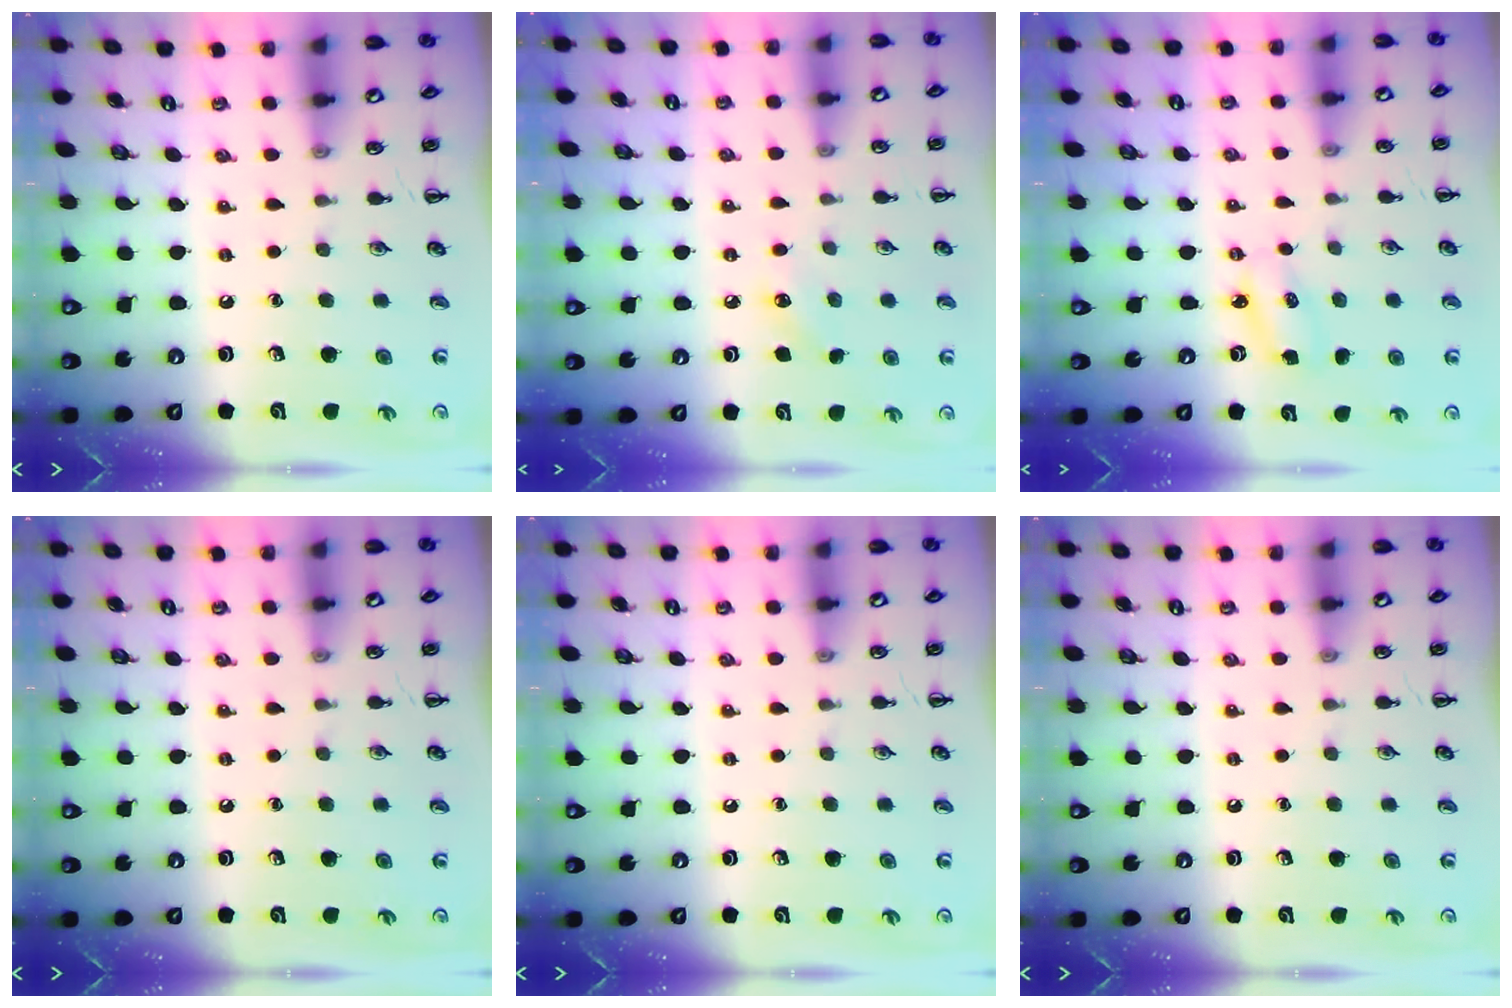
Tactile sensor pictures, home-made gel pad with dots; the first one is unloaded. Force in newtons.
{"total": 6.2, "press": 6.0, "slide": 1.8}
{"total": 3.3, "press": 3.2, "slide": 0.7}
{"total": 0.0}
{"total": 0.0}
{"total": 0.0}